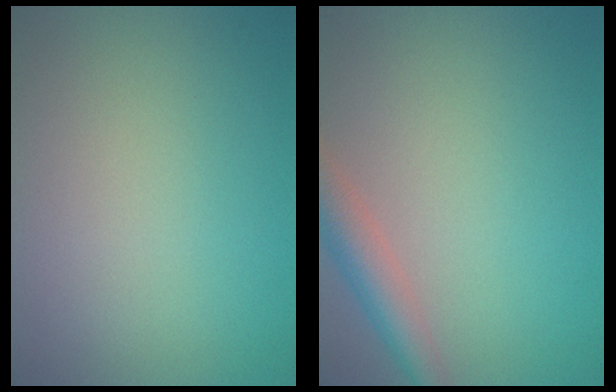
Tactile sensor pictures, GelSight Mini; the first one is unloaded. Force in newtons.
{"total": 3.6, "press": 3.6, "slide": 0.3}